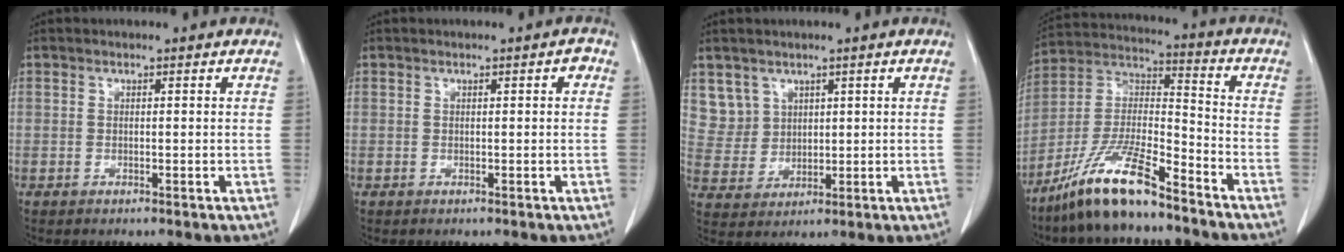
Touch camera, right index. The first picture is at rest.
{"total": 1.1, "force": [0.3, 0.3, 1.0], "torque": [-0.010, 0.005, 0.002]}
{"total": 5.3, "force": [3.1, 4.3, -0.2], "torque": [0.009, 0.001, 0.072]}
{"total": 13.9, "force": [-10.2, 2.0, 9.2], "torque": [-0.193, -0.006, -0.193]}